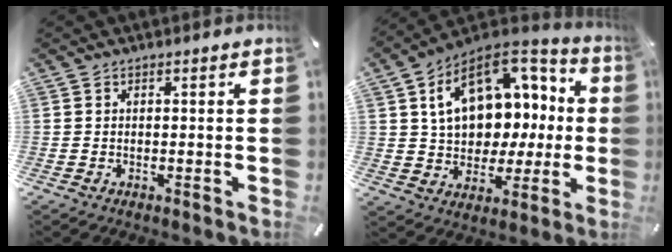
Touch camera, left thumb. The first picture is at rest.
{"total": 17.1, "force": [4.9, 12.9, 10.1], "torque": [-0.163, -0.019, 0.096]}